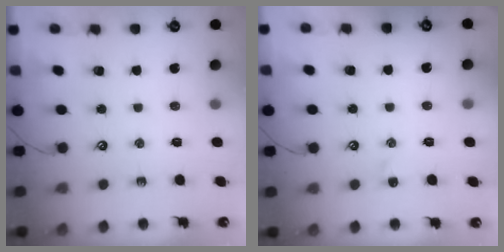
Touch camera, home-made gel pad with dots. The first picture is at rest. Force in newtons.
{"total": 0.0}